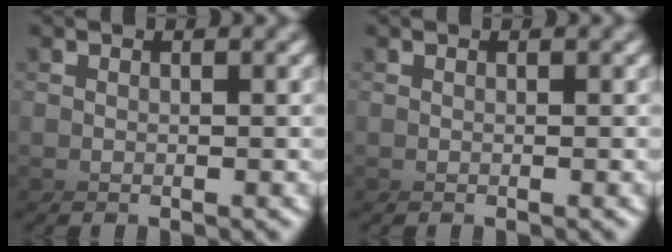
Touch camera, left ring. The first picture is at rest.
{"total": 0.0}